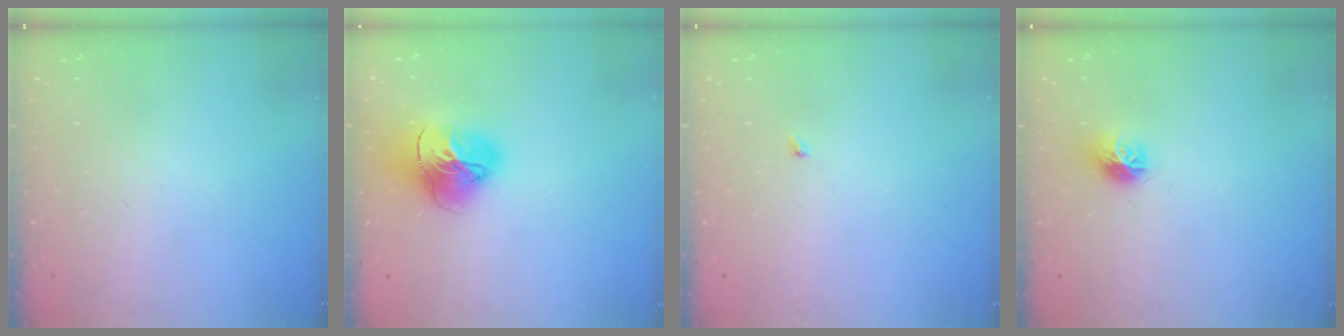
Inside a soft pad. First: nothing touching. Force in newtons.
{"total": 16.2, "press": 16.1, "slide": 1.6}
{"total": 1.9, "press": 1.9, "slide": 0.3}
{"total": 8.1, "press": 8.1, "slide": 0.2}